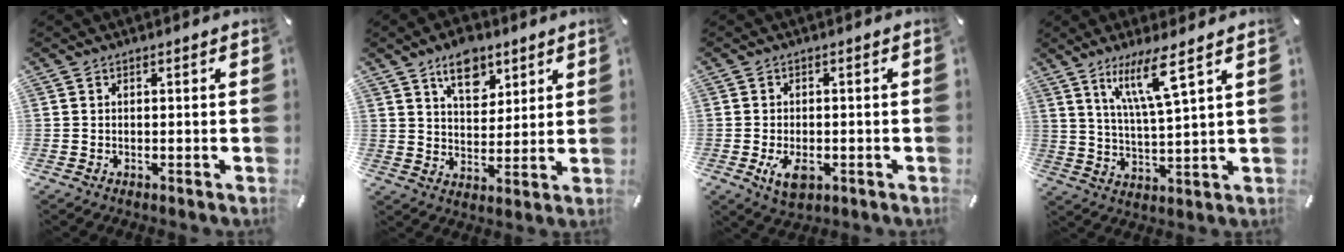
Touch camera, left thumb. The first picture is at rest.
{"total": 9.7, "force": [5.9, 5.9, 4.8], "torque": [-0.058, -0.025, 0.101]}
{"total": 5.0, "force": [-1.6, 3.2, 3.6], "torque": [-0.070, -0.006, -0.036]}
{"total": 10.7, "force": [6.2, 1.4, 8.6], "torque": [-0.159, -0.019, 0.101]}